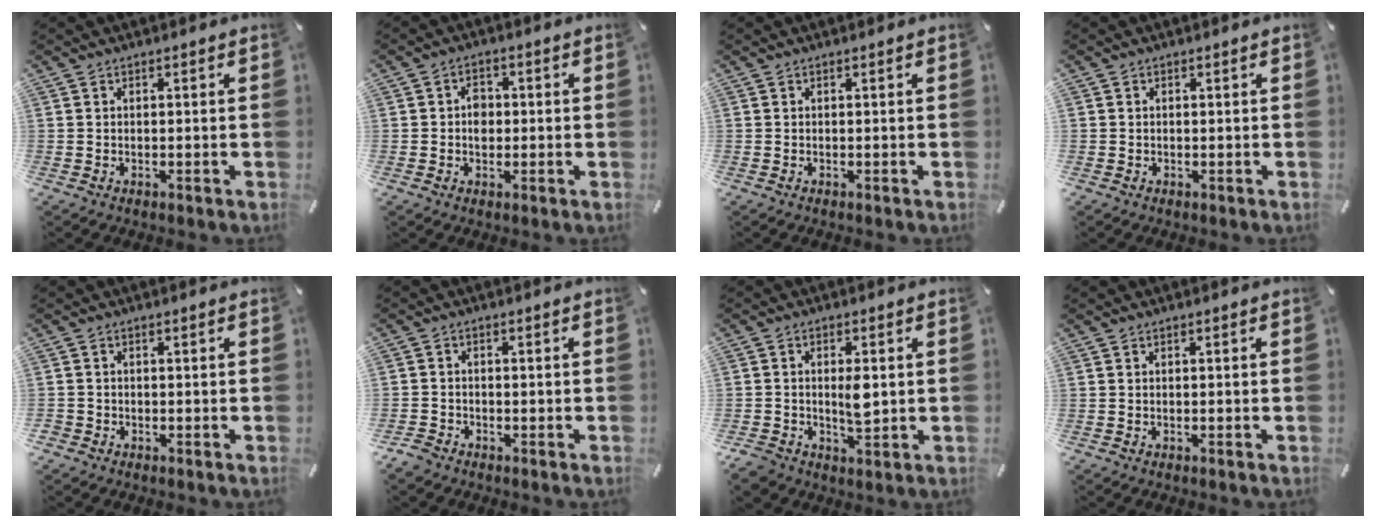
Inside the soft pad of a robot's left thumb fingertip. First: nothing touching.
{"total": 3.6, "force": [-0.2, 2.9, 2.2], "torque": [-0.025, 0.001, -0.008]}
{"total": 0.0}
{"total": 1.7, "force": [0.4, 1.6, -0.3], "torque": [0.013, 0.000, 0.003]}
{"total": 1.4, "force": [-0.6, 1.2, 0.2], "torque": [-0.001, 0.004, -0.013]}
{"total": 3.2, "force": [-1.7, 2.6, 0.5], "torque": [-0.013, 0.008, -0.035]}
{"total": 6.1, "force": [0.2, 4.1, 4.5], "torque": [-0.076, -0.001, 0.002]}
{"total": 0.0}